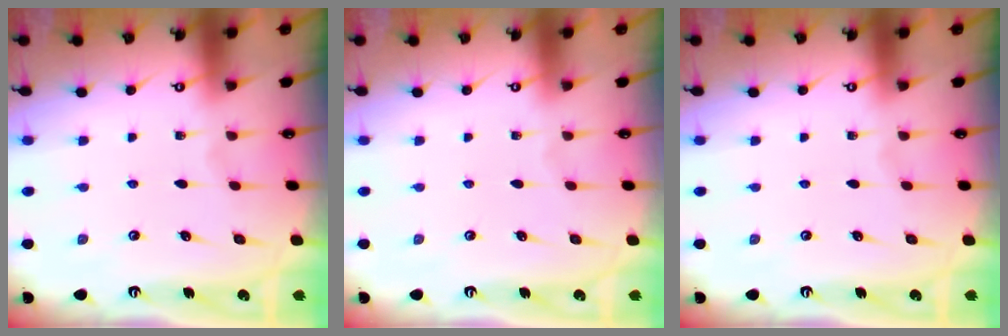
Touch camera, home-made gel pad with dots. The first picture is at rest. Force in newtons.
{"total": 0.0}
{"total": 0.0}